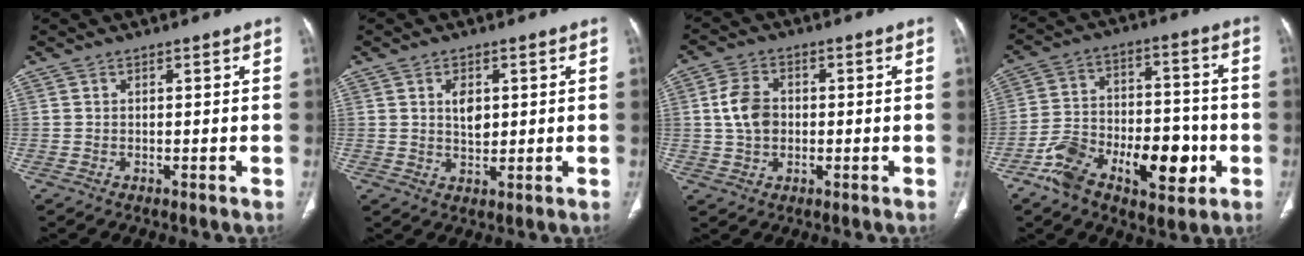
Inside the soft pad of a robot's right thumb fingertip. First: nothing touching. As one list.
[{"total": 4.2, "force": [1.1, 2.5, 3.2], "torque": [-0.041, -0.006, 0.021]}, {"total": 6.9, "force": [0.3, 5.0, 4.7], "torque": [-0.082, 0.007, 0.004]}, {"total": 17.5, "force": [-7.3, 9.1, 13.0], "torque": [-0.189, 0.042, -0.115]}]